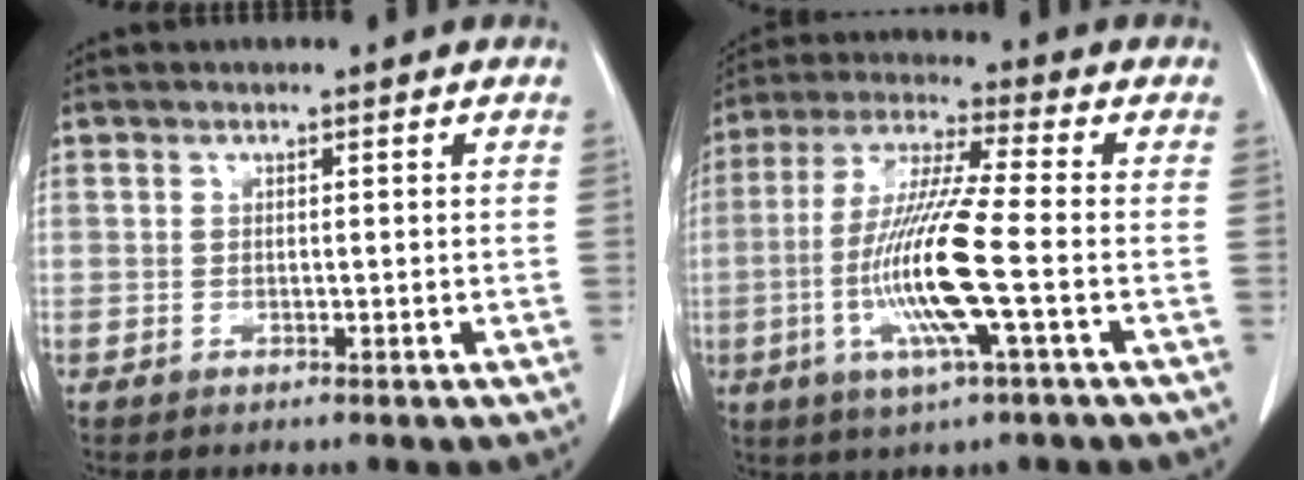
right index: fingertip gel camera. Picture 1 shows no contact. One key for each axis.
{"total": 13.4, "fx": -3.1, "fy": -0.1, "fz": 13.0, "tx": -0.269, "ty": -0.012, "tz": -0.066}